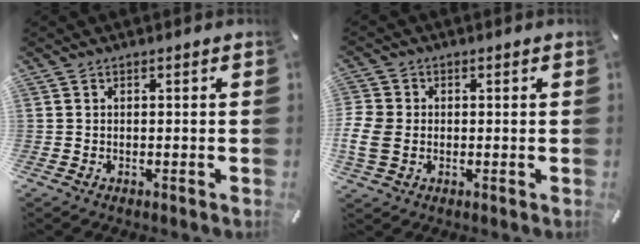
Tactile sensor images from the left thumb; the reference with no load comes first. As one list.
[{"total": 5.9, "force": [-0.6, 4.9, 3.3], "torque": [-0.078, 0.009, -0.009]}]